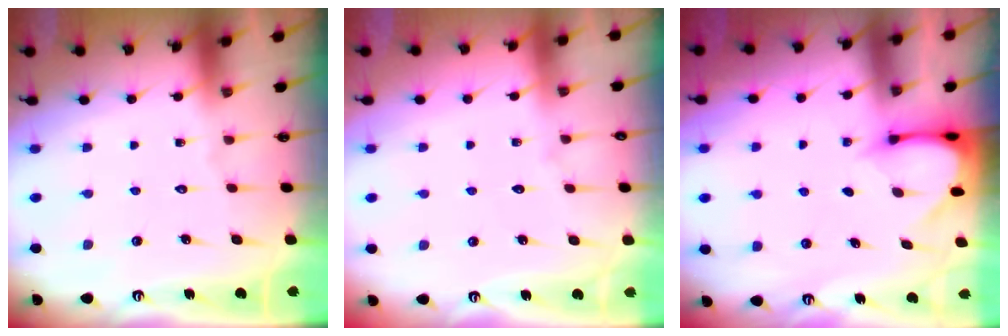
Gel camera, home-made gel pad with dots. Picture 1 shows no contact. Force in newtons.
{"total": 3.3, "press": 3.3, "slide": 0.5}
{"total": 3.0, "press": 2.9, "slide": 0.4}